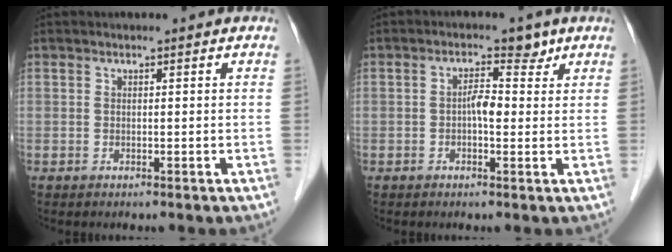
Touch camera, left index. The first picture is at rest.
{"total": 3.2, "force": [0.7, 1.7, 2.5], "torque": [-0.045, 0.020, 0.008]}